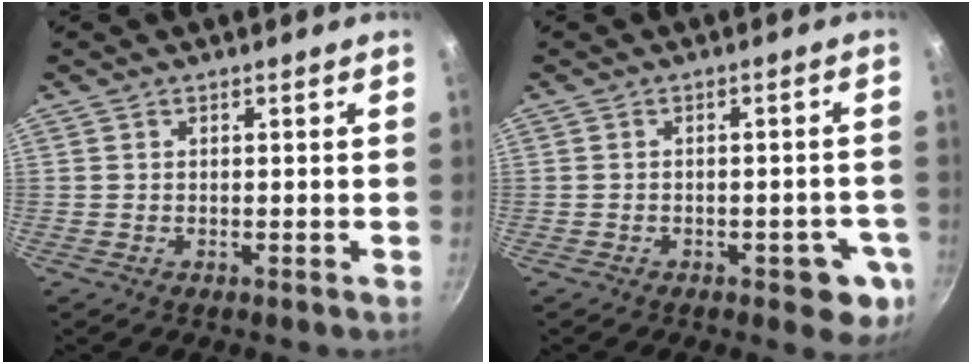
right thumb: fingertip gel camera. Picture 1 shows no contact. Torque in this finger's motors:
{"motor_torque": [0.84, 1.12, -0.22, 0.17, 0.13]}